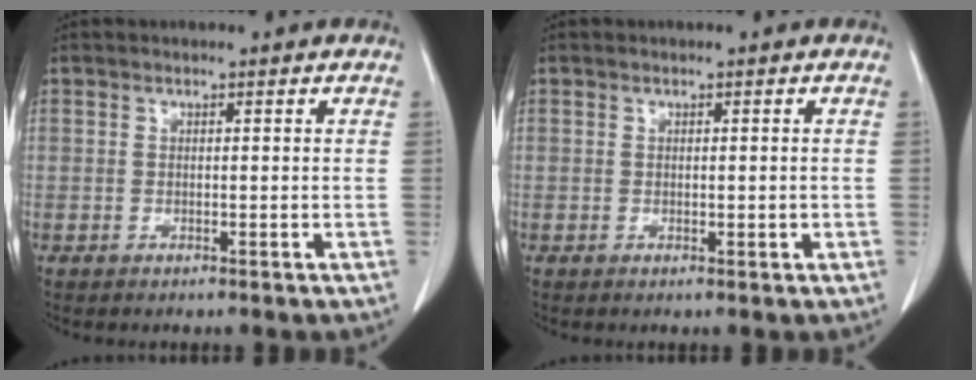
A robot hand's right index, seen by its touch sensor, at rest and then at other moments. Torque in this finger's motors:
{"motor_torque": [-0.04, 0.20, 0.03, 0.04]}